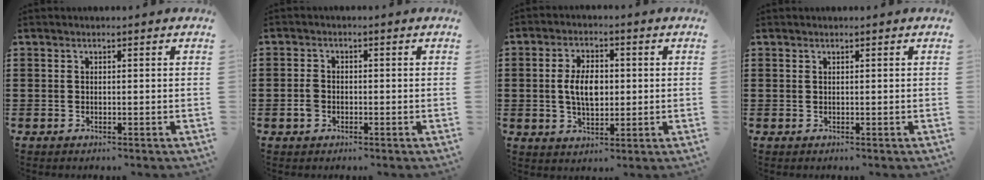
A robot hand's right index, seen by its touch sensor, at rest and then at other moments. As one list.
[{"total": 2.0, "force": [-0.7, 1.5, 1.2], "torque": [-0.032, 0.000, -0.017]}, {"total": 6.0, "force": [0.2, 3.4, 5.0], "torque": [-0.106, 0.003, -0.005]}, {"total": 0.0}]